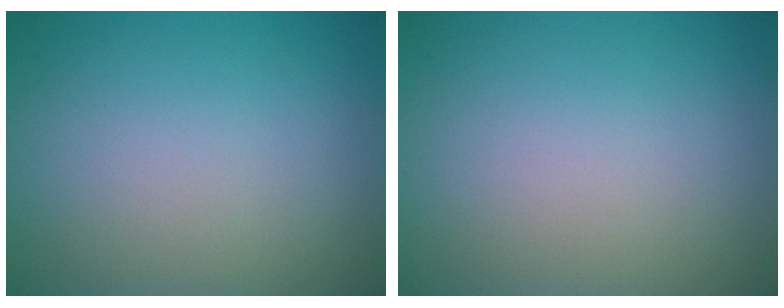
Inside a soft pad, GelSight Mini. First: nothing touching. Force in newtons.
{"total": 0.0}